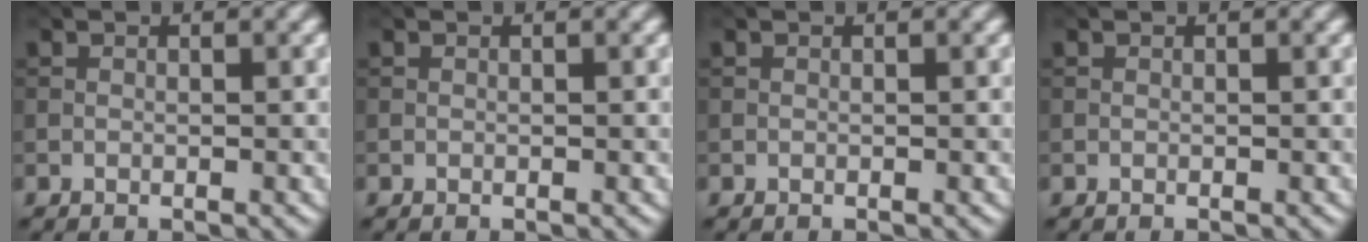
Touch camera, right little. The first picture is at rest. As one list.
[{"total": 0.0}, {"total": 0.0}, {"total": 0.0}]